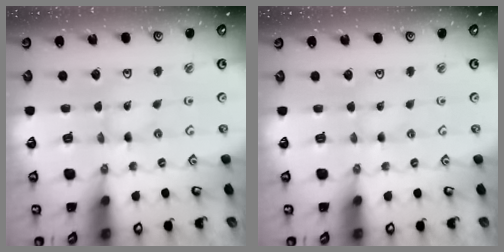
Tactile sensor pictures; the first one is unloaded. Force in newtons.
{"total": 0.0}